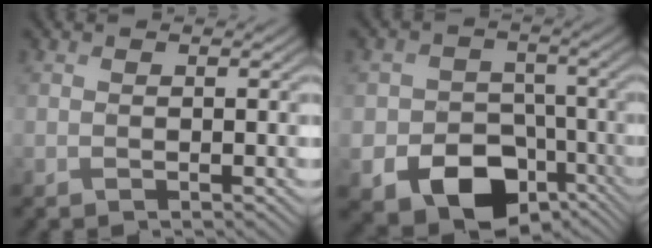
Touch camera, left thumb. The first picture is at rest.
{"total": 13.1, "force": [-6.4, 9.6, 6.3], "torque": [-0.110, -0.039, -0.101]}